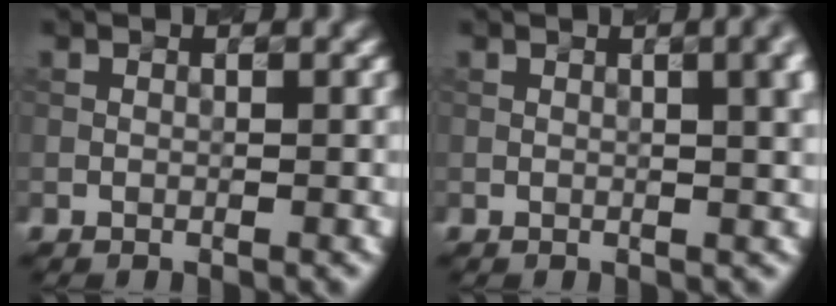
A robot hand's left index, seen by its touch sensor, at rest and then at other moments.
{"total": 5.1, "force": [1.3, 2.1, 4.5], "torque": [-0.031, 0.015, 0.012]}